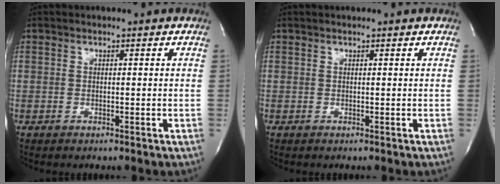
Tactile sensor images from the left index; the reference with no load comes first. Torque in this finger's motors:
{"motor_torque": [0.00, 0.00, 0.00, 0.00]}